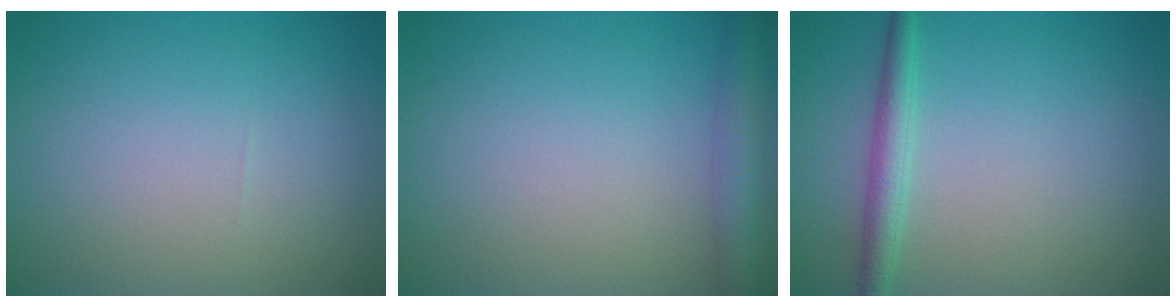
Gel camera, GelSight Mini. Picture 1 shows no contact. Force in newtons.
{"total": 3.4, "press": 3.3, "slide": 0.2}
{"total": 2.3, "press": 2.3, "slide": 0.1}